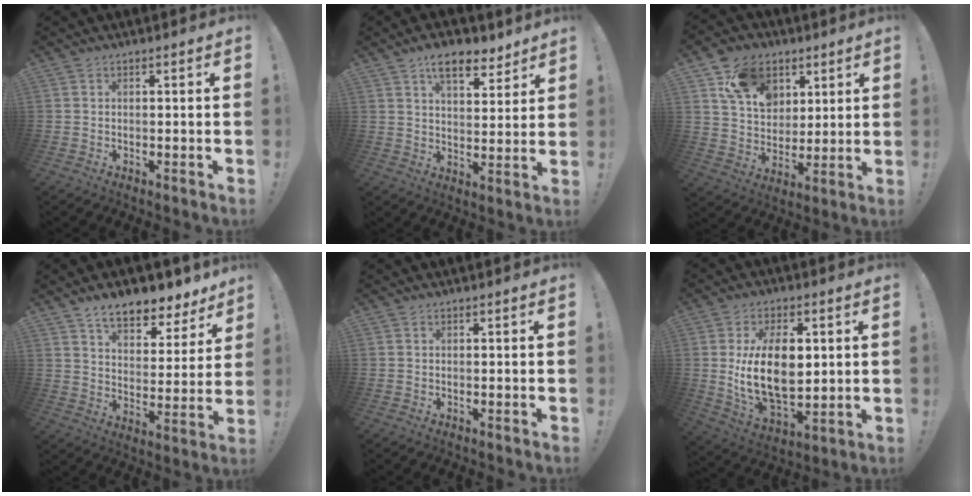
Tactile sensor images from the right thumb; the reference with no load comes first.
{"total": 10.0, "force": [7.0, 4.4, 5.6], "torque": [-0.076, -0.041, 0.125]}
{"total": 14.8, "force": [7.7, 11.0, 6.4], "torque": [-0.113, -0.026, 0.152]}
{"total": 10.8, "force": [8.7, 4.4, 4.8], "torque": [-0.073, -0.070, 0.151]}
{"total": 0.0}
{"total": 17.5, "force": [2.1, 10.2, 14.1], "torque": [-0.254, -0.014, 0.035]}